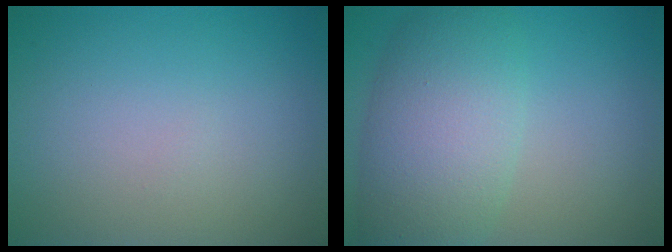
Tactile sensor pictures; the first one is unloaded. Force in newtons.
{"total": 7.6, "press": 7.6, "slide": 0.1}